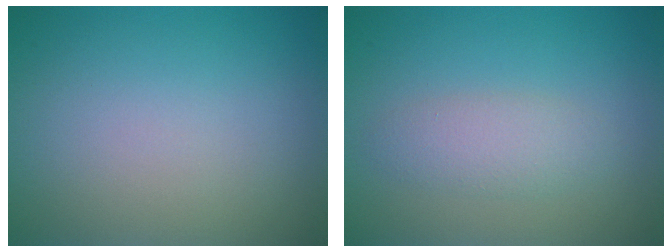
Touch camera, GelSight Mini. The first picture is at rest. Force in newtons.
{"total": 2.3, "press": 2.3, "slide": 0.1}